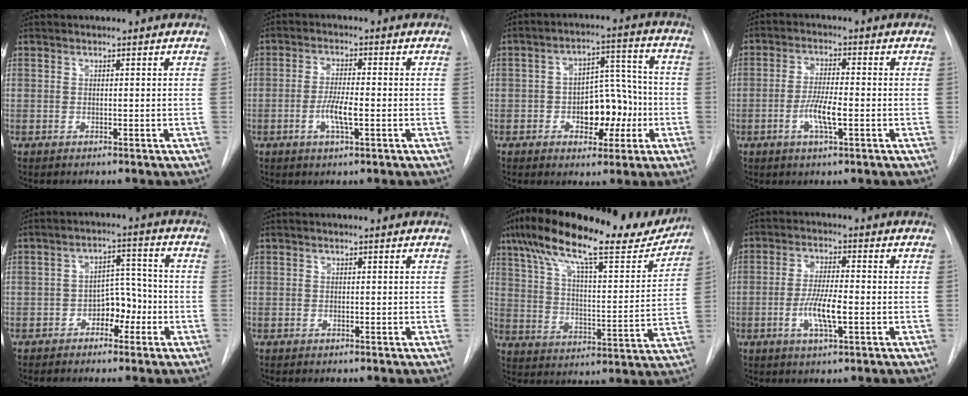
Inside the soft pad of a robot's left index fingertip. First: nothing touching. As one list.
[{"total": 4.6, "force": [-1.4, 0.7, 4.3], "torque": [-0.084, -0.004, -0.027]}, {"total": 9.3, "force": [-2.5, 5.3, 7.2], "torque": [-0.102, 0.030, -0.034]}, {"total": 5.3, "force": [-1.7, 0.8, 5.0], "torque": [-0.100, -0.004, -0.033]}, {"total": 5.3, "force": [-2.5, 3.1, 3.5], "torque": [-0.047, 0.020, -0.043]}, {"total": 0.0}, {"total": 20.6, "force": [16.8, 2.9, 11.6], "torque": [-0.208, 0.016, 0.265]}, {"total": 6.5, "force": [-1.8, 1.1, 6.1], "torque": [-0.120, -0.006, -0.034]}]